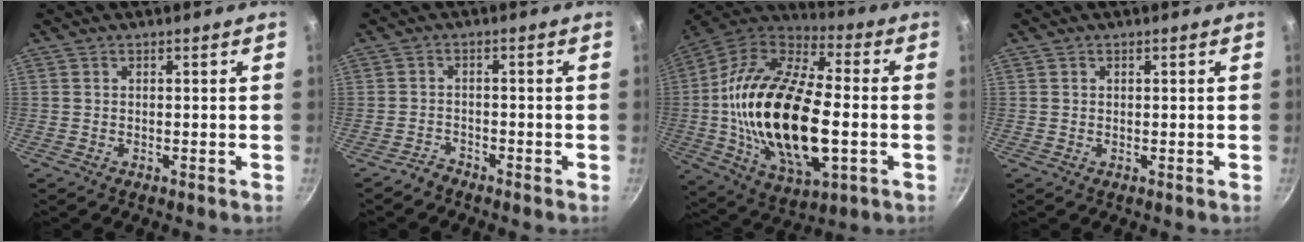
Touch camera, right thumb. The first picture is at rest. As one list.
[{"total": 1.9, "force": [-1.8, 0.5, 0.0], "torque": [0.004, 0.023, -0.036]}, {"total": 28.9, "force": [-2.5, 14.3, 25.0], "torque": [-0.475, 0.019, -0.049]}, {"total": 0.0}]